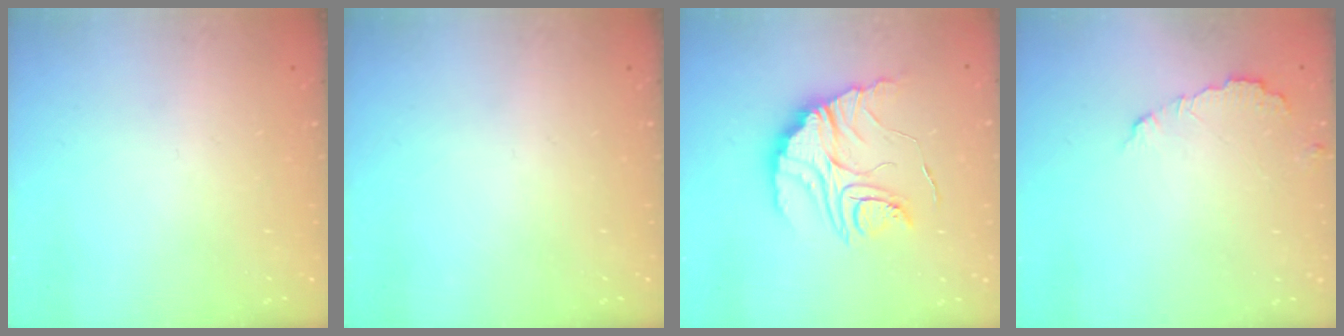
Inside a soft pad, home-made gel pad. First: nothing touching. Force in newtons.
{"total": 0.0}
{"total": 16.1, "press": 16.1, "slide": 1.6}
{"total": 3.9, "press": 3.9, "slide": 0.3}